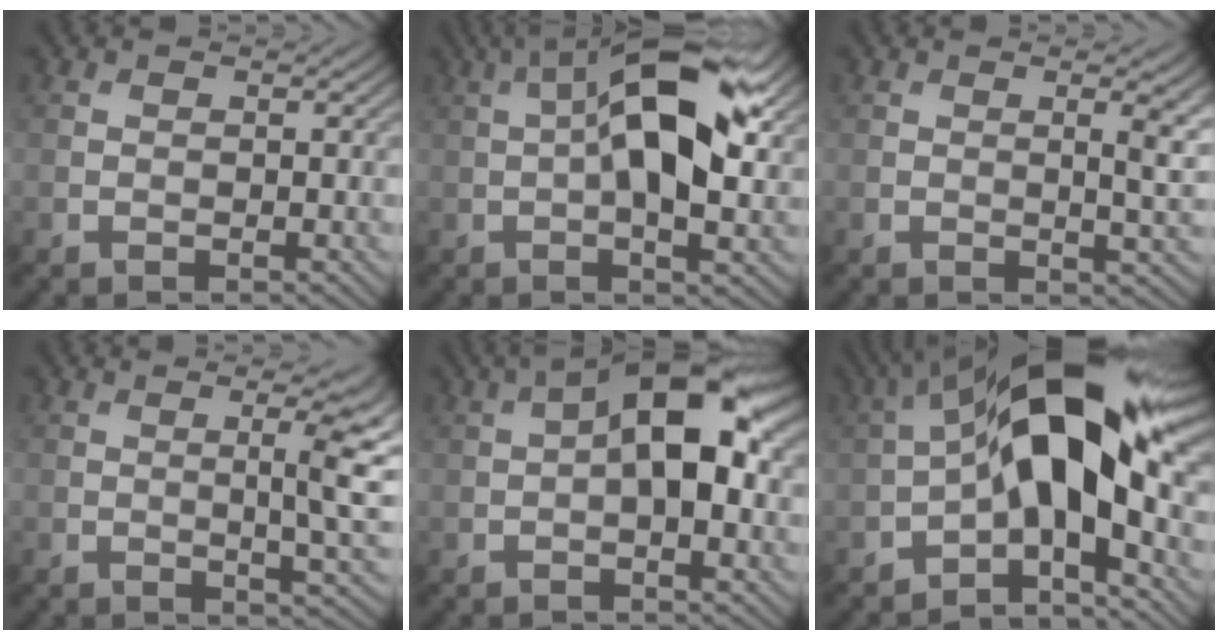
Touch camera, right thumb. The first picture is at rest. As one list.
[{"total": 13.3, "force": [2.1, 5.1, 12.1], "torque": [-0.201, 0.013, 0.022]}, {"total": 4.2, "force": [0.9, 1.1, 3.9], "torque": [-0.059, 0.001, 0.016]}, {"total": 6.8, "force": [0.9, 1.5, 6.6], "torque": [-0.100, 0.005, 0.016]}, {"total": 11.2, "force": [1.8, 4.8, 9.9], "torque": [-0.158, 0.017, 0.022]}, {"total": 14.0, "force": [-0.8, 5.5, 12.9], "torque": [-0.212, 0.019, -0.034]}]